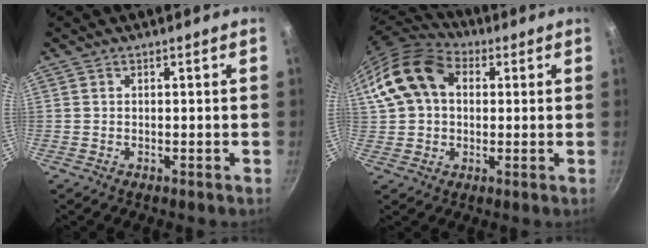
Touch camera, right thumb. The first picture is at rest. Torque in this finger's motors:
{"motor_torque": [0.72, 1.59, 0.64, -0.54, 0.26]}